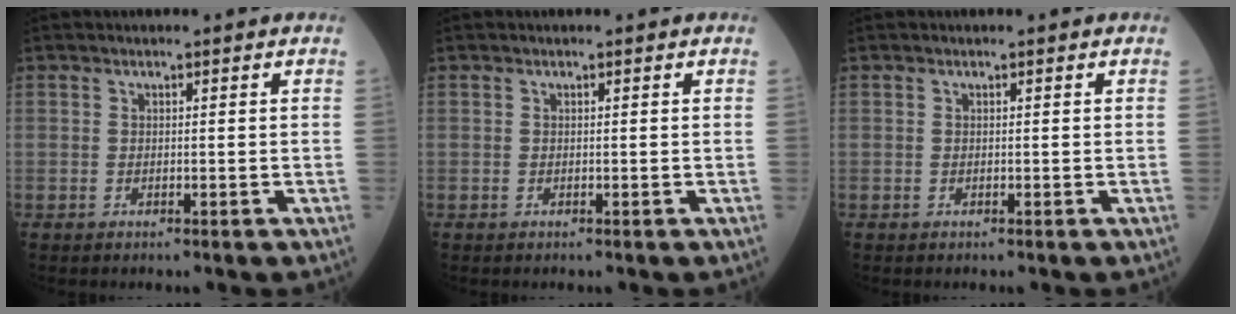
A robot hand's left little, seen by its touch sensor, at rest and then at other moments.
{"total": 0.0}
{"total": 0.0}